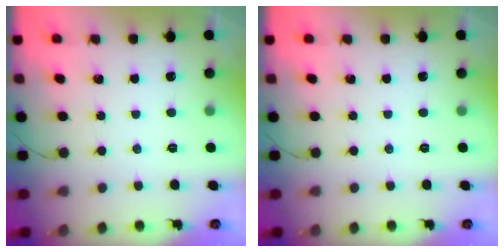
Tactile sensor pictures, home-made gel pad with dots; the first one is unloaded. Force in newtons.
{"total": 0.0}